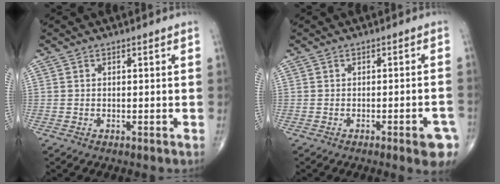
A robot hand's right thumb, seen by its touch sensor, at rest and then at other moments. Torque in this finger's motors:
{"motor_torque": [1.24, 1.32, 0.81, -0.04, 0.18]}